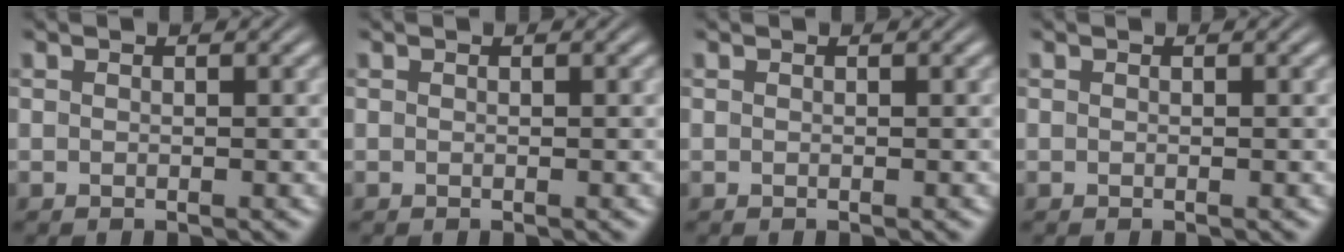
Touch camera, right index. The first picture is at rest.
{"total": 0.0}
{"total": 0.0}
{"total": 0.0}